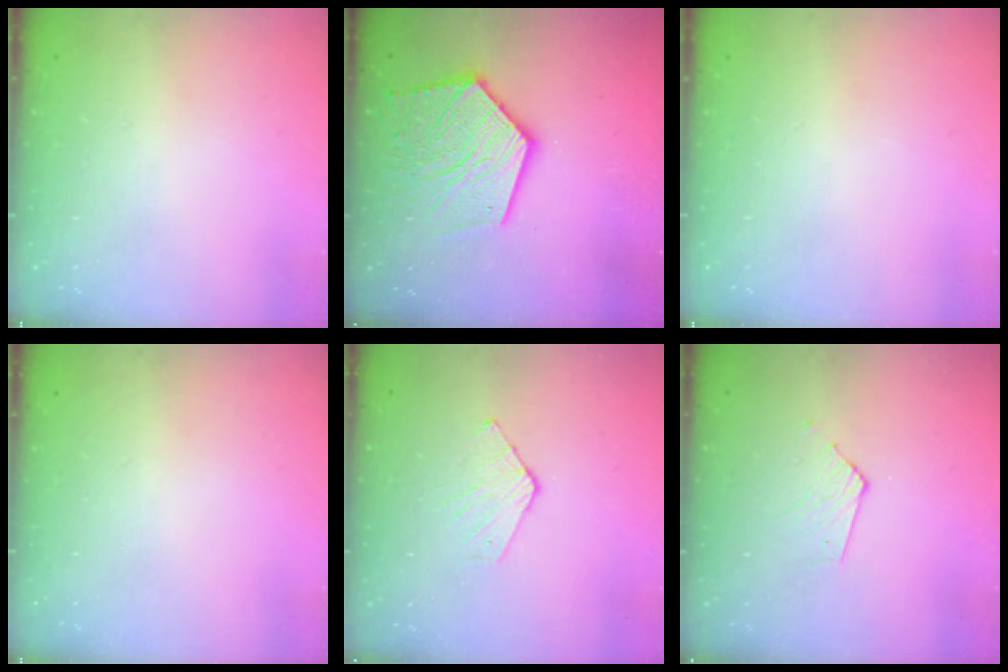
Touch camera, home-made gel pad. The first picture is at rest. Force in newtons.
{"total": 18.9, "press": 18.8, "slide": 1.9}
{"total": 0.0}
{"total": 0.0}
{"total": 4.2, "press": 4.2, "slide": 0.3}
{"total": 3.1, "press": 3.1, "slide": 0.2}